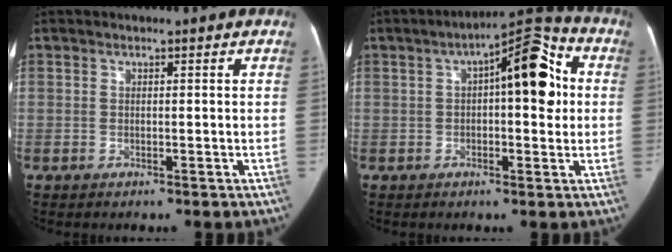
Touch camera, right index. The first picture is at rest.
{"total": 11.6, "force": [2.0, 3.4, 10.9], "torque": [-0.148, 0.042, 0.027]}